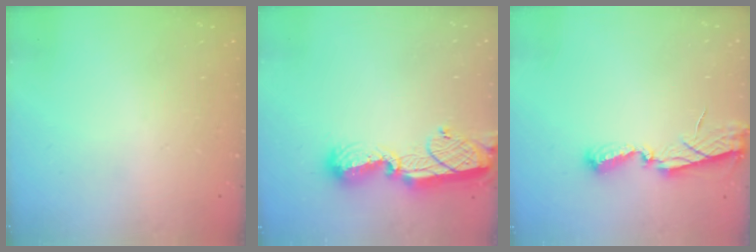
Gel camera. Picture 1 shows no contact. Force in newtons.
{"total": 12.7, "press": 12.7, "slide": 1.0}
{"total": 6.2, "press": 6.2, "slide": 0.2}